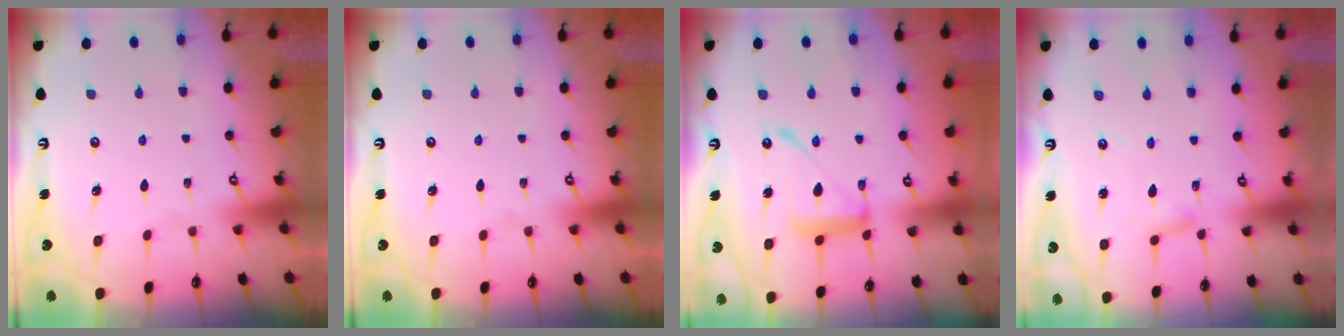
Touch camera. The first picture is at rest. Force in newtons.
{"total": 0.0}
{"total": 17.2, "press": 17.1, "slide": 1.5}
{"total": 2.7, "press": 2.7, "slide": 0.3}